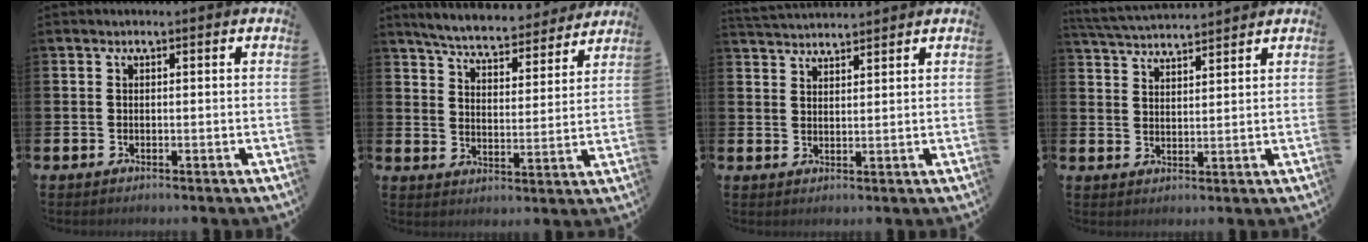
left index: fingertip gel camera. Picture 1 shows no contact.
{"total": 6.3, "force": [6.2, 0.8, 1.3], "torque": [-0.042, -0.046, 0.104]}
{"total": 3.2, "force": [3.1, 0.2, 0.2], "torque": [-0.005, -0.017, 0.057]}
{"total": 4.2, "force": [4.2, 0.1, 0.3], "torque": [-0.022, -0.024, 0.075]}